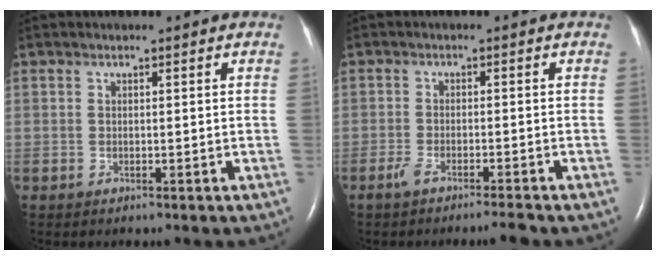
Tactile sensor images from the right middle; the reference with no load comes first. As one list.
[{"total": 3.2, "force": [-2.6, 0.1, 1.9], "torque": [-0.042, -0.005, -0.050]}]